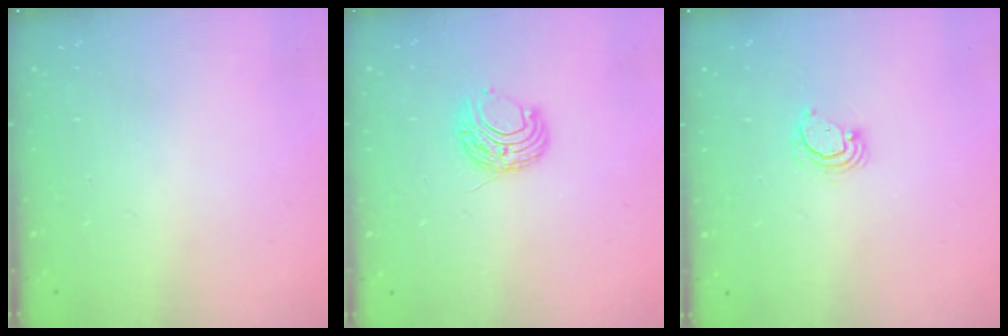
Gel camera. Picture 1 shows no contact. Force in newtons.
{"total": 7.5, "press": 7.4, "slide": 0.6}
{"total": 4.0, "press": 4.0, "slide": 0.3}